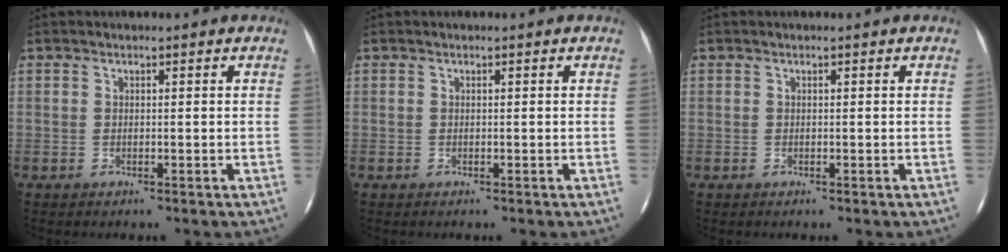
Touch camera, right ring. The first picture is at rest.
{"total": 0.0}
{"total": 0.0}